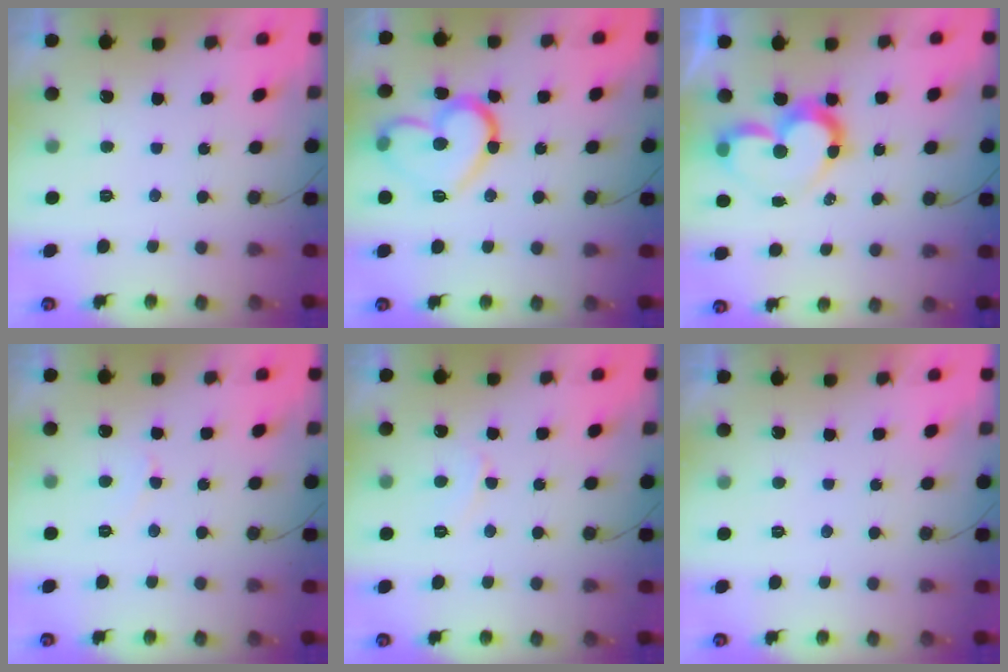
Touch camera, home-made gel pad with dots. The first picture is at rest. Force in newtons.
{"total": 16.5, "press": 16.5, "slide": 0.8}
{"total": 10.9, "press": 10.9, "slide": 1.0}
{"total": 3.1, "press": 3.1, "slide": 0.4}
{"total": 3.9, "press": 3.8, "slide": 0.5}
{"total": 1.7, "press": 1.7, "slide": 0.0}